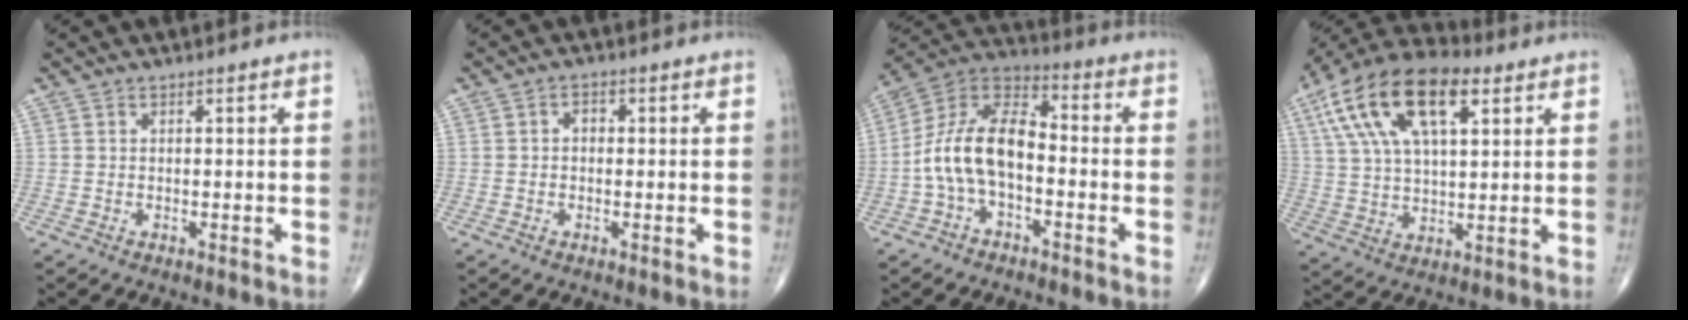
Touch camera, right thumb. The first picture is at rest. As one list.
[{"total": 1.7, "force": [0.1, 1.2, 1.1], "torque": [-0.011, 0.009, -0.002]}, {"total": 13.1, "force": [-2.6, 7.1, 10.7], "torque": [-0.201, 0.044, -0.058]}, {"total": 20.0, "force": [8.3, 9.1, 15.8], "torque": [-0.296, 0.010, 0.145]}]